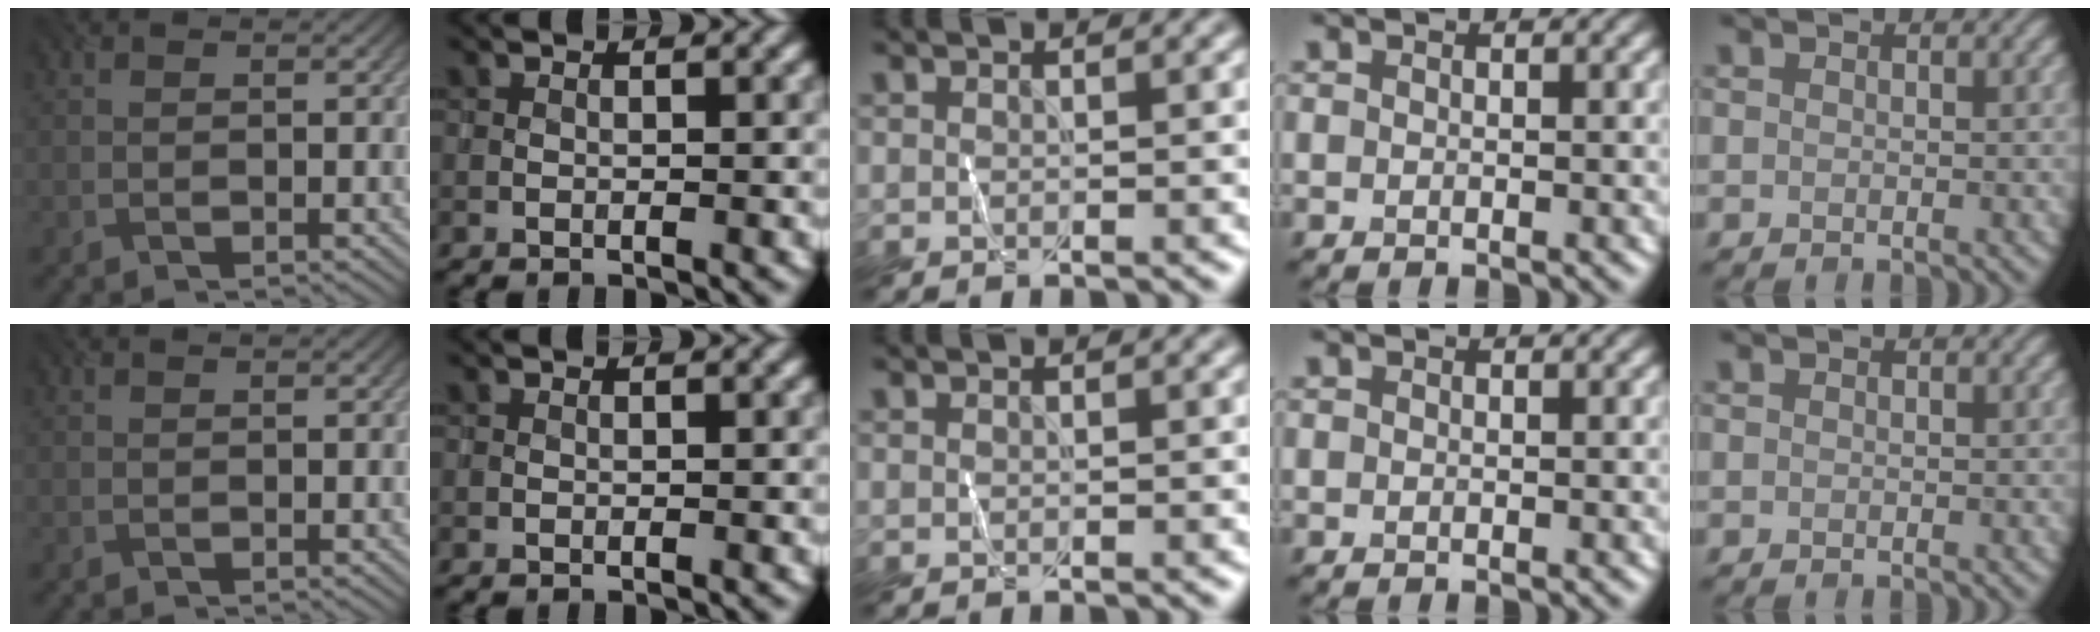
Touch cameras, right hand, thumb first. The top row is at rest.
{}